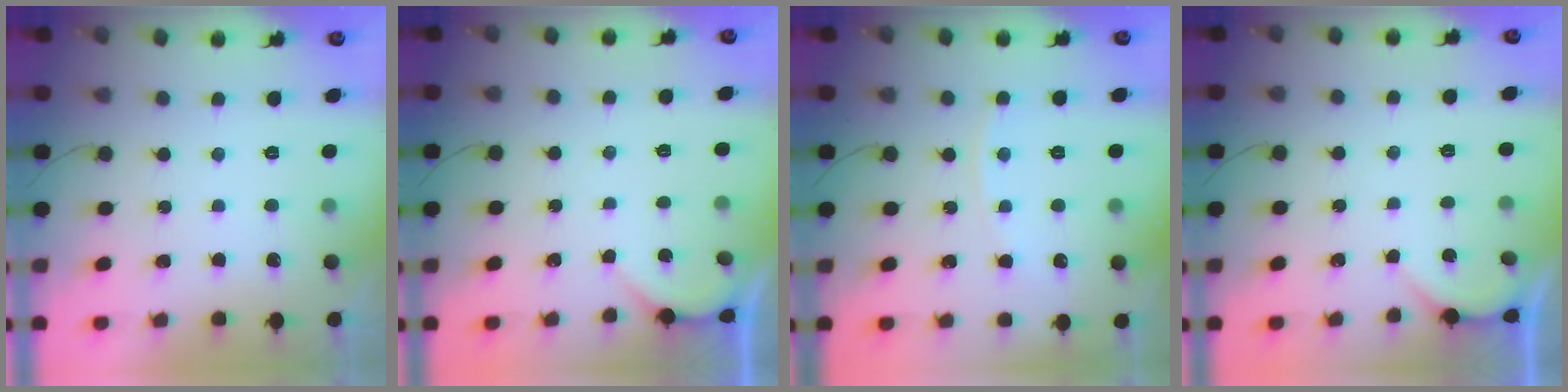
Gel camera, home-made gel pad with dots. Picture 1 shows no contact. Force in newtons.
{"total": 0.8, "press": 0.8, "slide": 0.1}
{"total": 4.4, "press": 4.4, "slide": 0.4}
{"total": 0.8, "press": 0.8, "slide": 0.1}